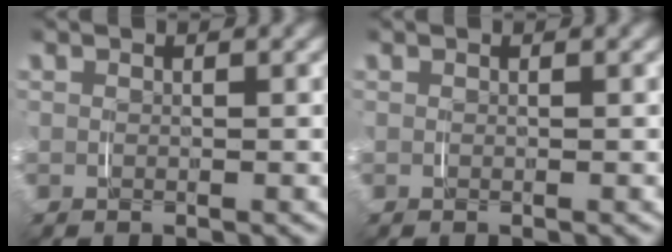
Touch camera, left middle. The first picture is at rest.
{"total": 0.0}